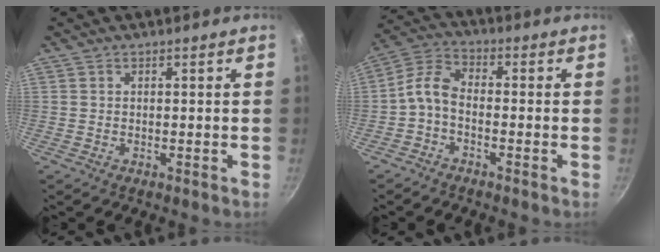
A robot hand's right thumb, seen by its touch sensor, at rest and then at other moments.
{"total": 5.7, "force": [-2.1, 3.1, 4.3], "torque": [-0.098, 0.034, -0.055]}